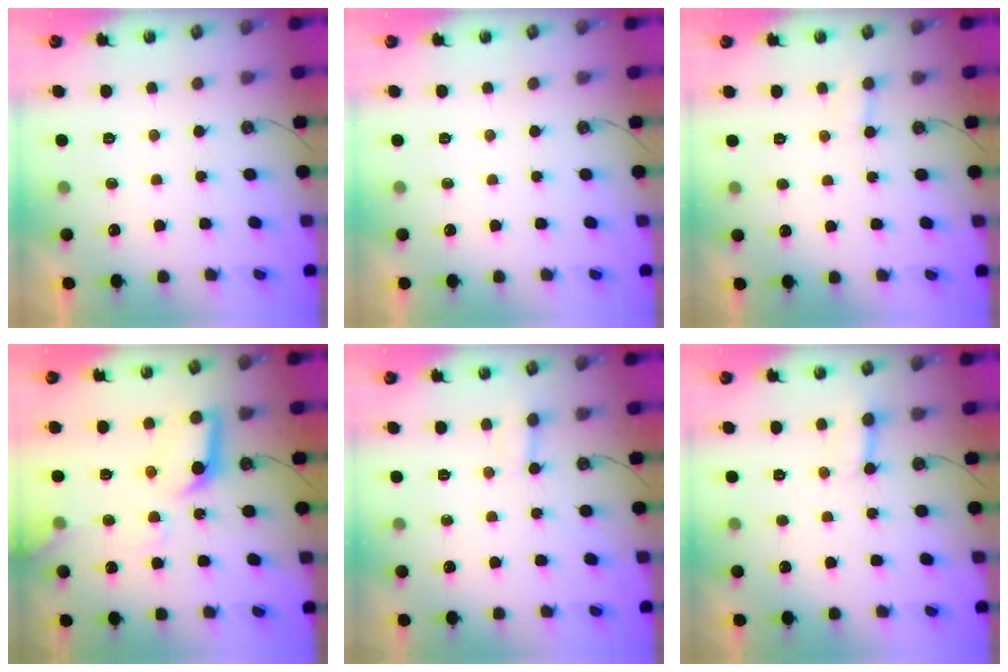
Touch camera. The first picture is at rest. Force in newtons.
{"total": 0.0}
{"total": 4.7, "press": 4.6, "slide": 0.6}
{"total": 14.1, "press": 14.1, "slide": 1.3}
{"total": 2.7, "press": 2.7, "slide": 0.5}
{"total": 2.8, "press": 2.7, "slide": 0.5}